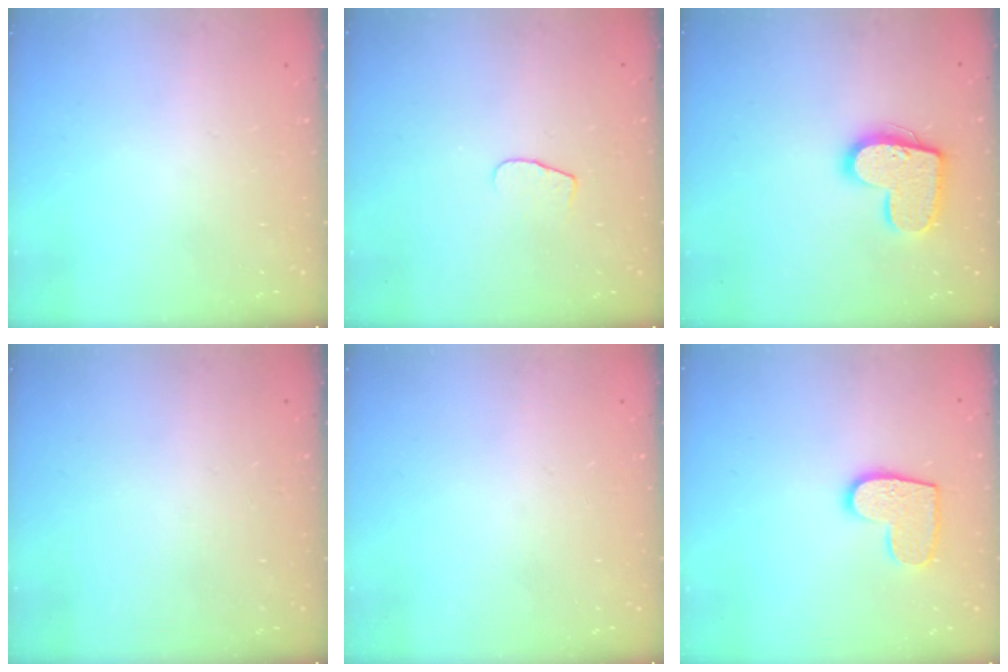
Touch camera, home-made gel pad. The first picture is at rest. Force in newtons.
{"total": 5.4, "press": 5.4, "slide": 0.5}
{"total": 15.7, "press": 15.6, "slide": 0.9}
{"total": 0.0}
{"total": 0.0}
{"total": 10.5, "press": 10.5, "slide": 0.6}